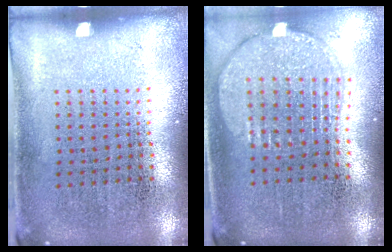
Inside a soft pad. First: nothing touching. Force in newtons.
{"total": 2.0, "press": 1.7, "slide": 1.1}